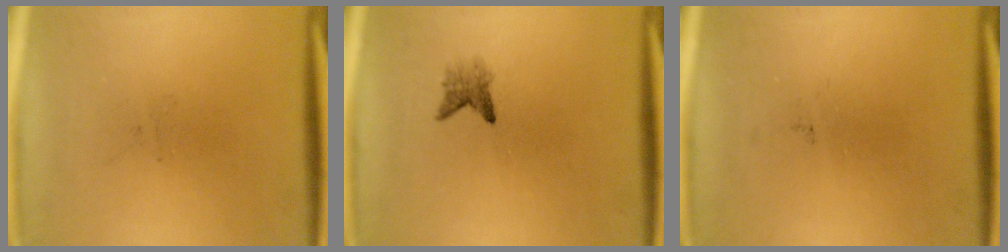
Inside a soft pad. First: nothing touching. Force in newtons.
{"total": 1.8}
{"total": 0.0}